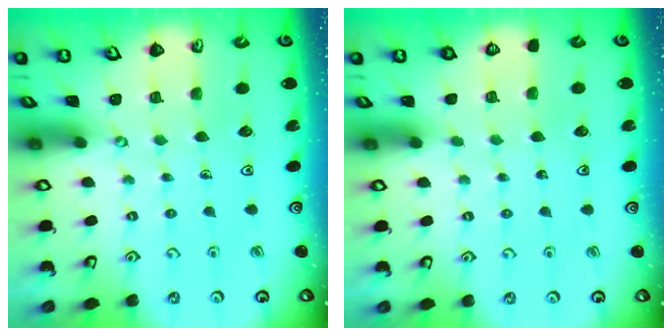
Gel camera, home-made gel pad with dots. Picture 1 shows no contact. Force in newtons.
{"total": 0.0}